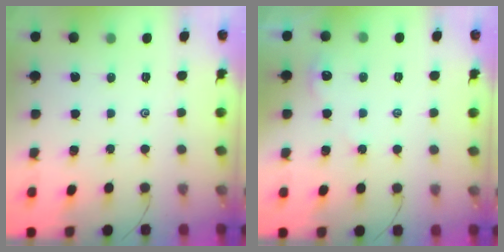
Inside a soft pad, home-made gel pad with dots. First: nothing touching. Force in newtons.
{"total": 2.6, "press": 2.6, "slide": 0.3}